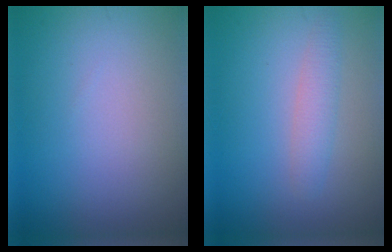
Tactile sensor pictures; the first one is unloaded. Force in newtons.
{"total": 2.1, "press": 2.1, "slide": 0.1}